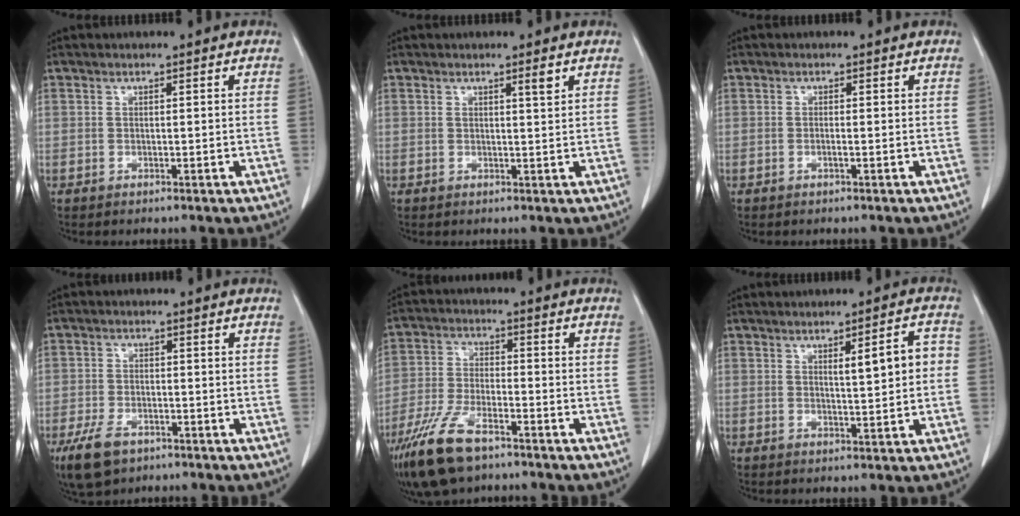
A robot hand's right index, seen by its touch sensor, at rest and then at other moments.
{"total": 1.7, "force": [1.0, -0.1, 1.4], "torque": [-0.022, -0.004, 0.016]}
{"total": 0.7, "force": [-0.2, 0.0, 0.7], "torque": [-0.014, 0.000, -0.004]}
{"total": 6.5, "force": [-3.9, 3.7, 3.6], "torque": [-0.078, -0.006, -0.060]}
{"total": 10.8, "force": [-7.3, 3.9, 6.9], "torque": [-0.149, -0.014, -0.134]}
{"total": 5.4, "force": [0.6, 1.0, 5.3], "torque": [-0.076, 0.012, 0.011]}